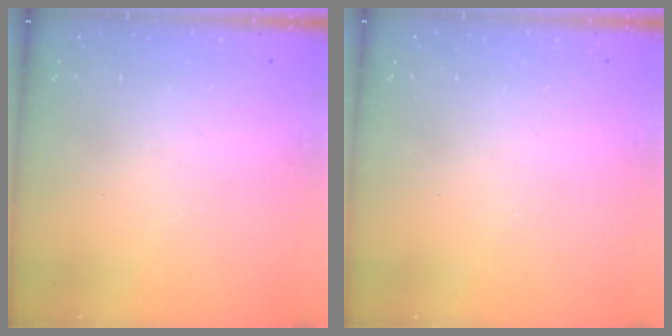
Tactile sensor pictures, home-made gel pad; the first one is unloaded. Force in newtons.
{"total": 0.0}